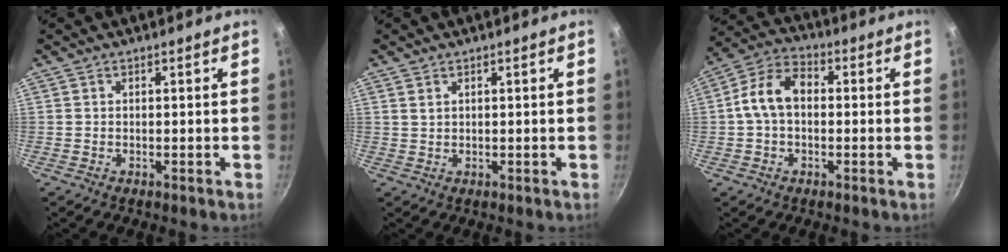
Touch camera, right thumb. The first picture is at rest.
{"total": 1.4, "force": [0.8, 0.9, 0.8], "torque": [-0.015, 0.000, 0.016]}
{"total": 9.2, "force": [0.1, 6.3, 6.7], "torque": [-0.110, 0.030, -0.016]}